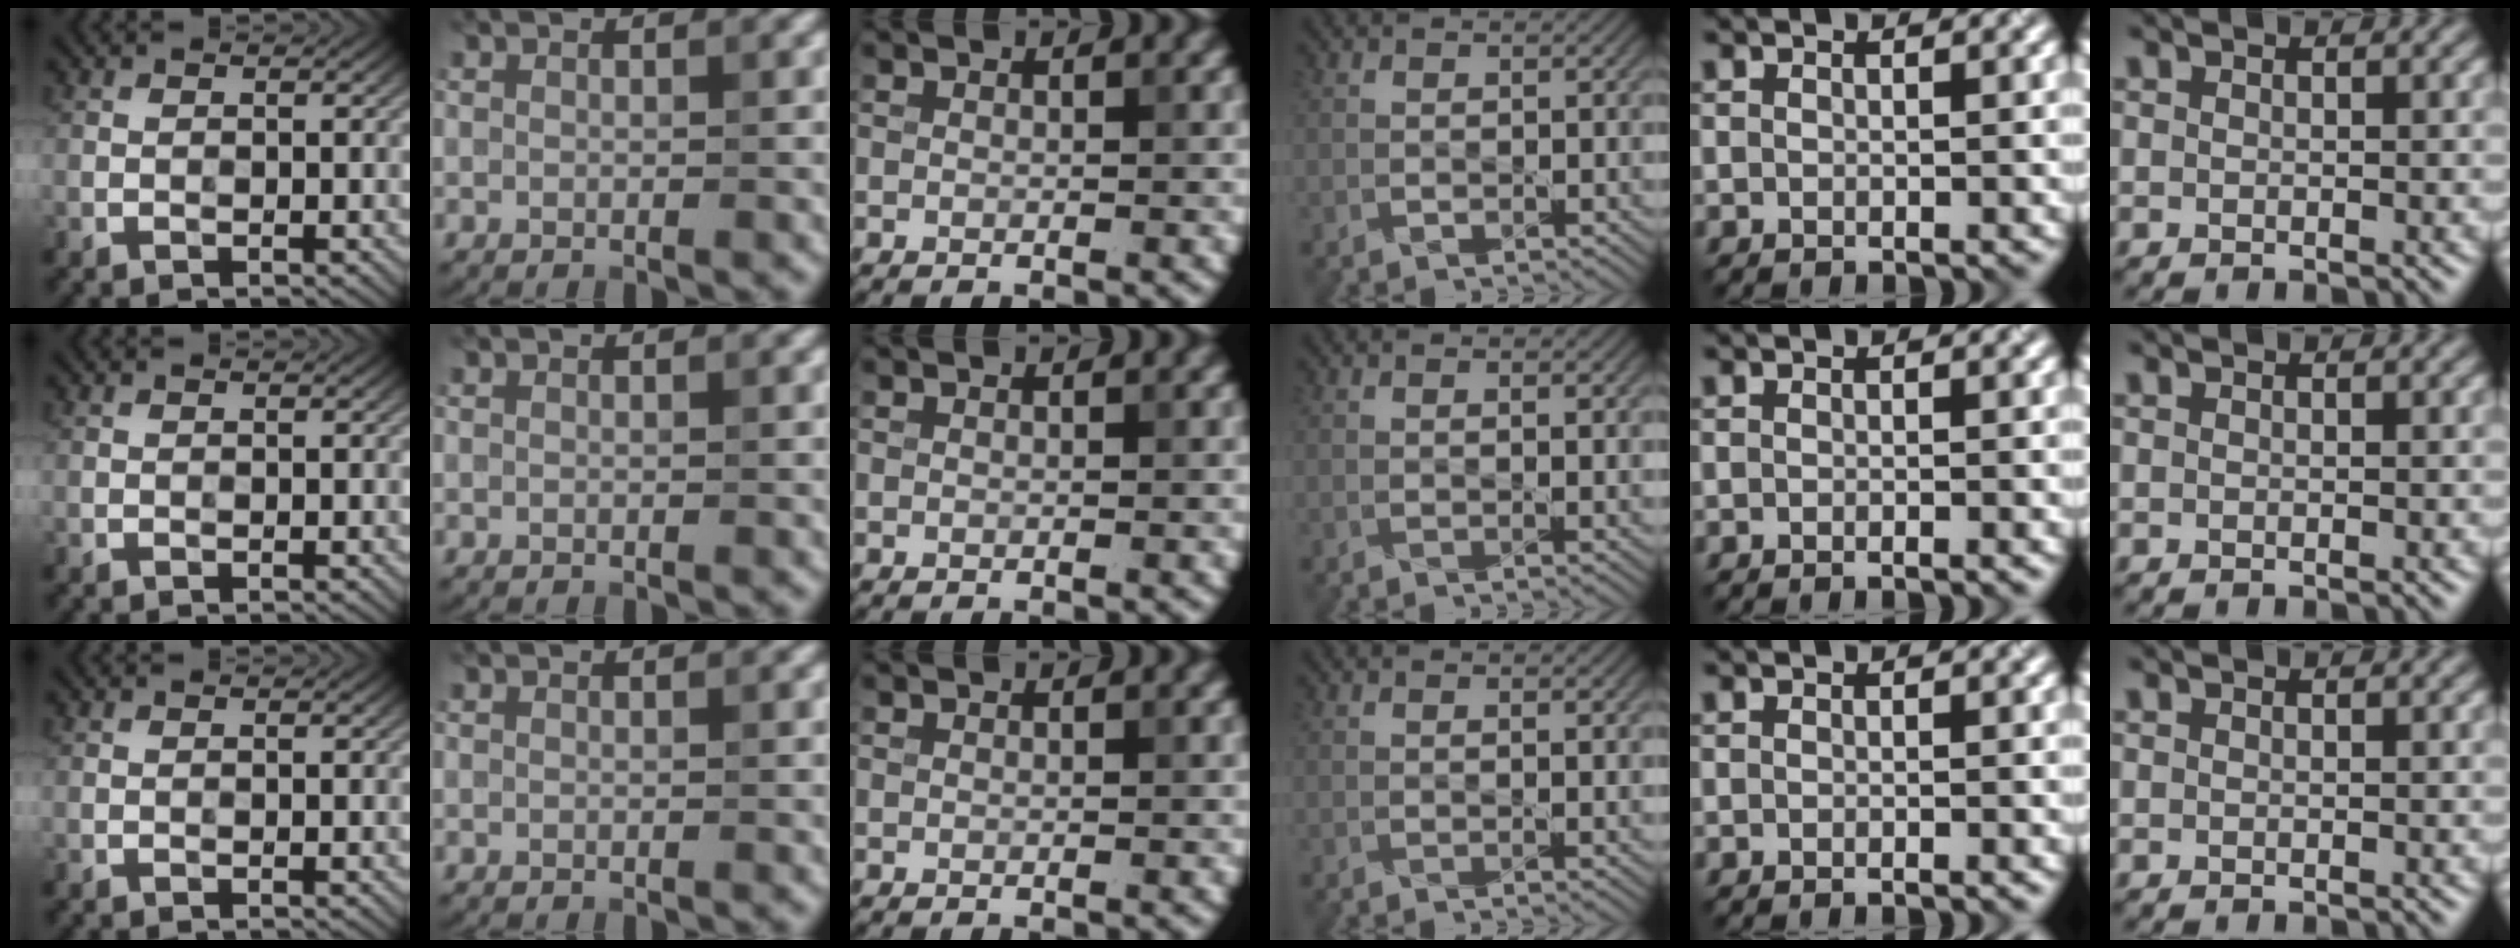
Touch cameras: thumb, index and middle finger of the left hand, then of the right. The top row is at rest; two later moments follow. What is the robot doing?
{"motion": "dispense", "object": "syringe"}